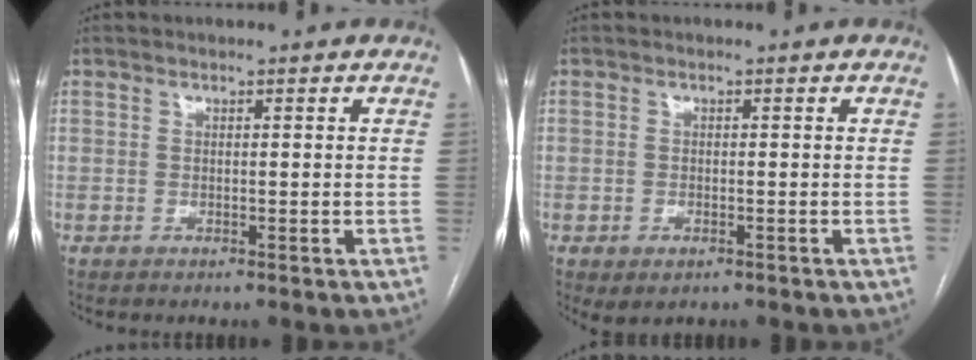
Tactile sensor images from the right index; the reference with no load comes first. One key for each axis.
{"total": 2.3, "fx": -1.0, "fy": 1.4, "fz": 1.6, "tx": -0.027, "ty": -0.002, "tz": -0.002}